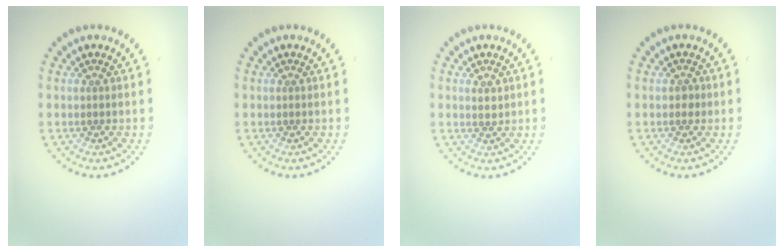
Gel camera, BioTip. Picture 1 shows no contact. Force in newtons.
{"total": 0.0}
{"total": 1.1, "press": 1.0, "slide": 0.6}
{"total": 0.8, "press": 0.8, "slide": 0.2}